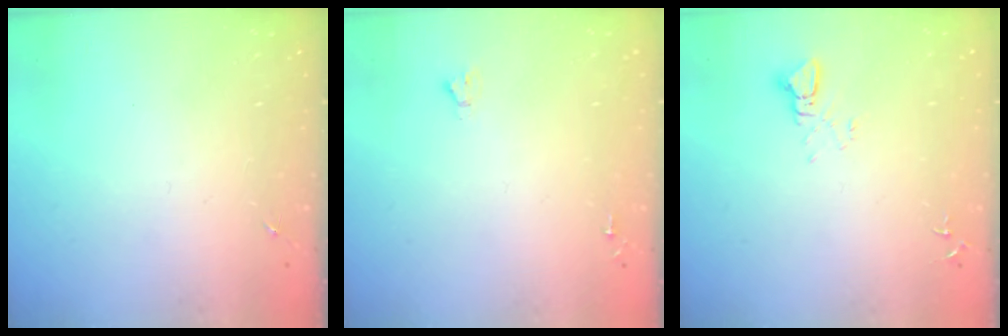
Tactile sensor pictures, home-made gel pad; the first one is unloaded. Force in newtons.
{"total": 1.6, "press": 1.6, "slide": 0.2}
{"total": 2.7, "press": 2.7, "slide": 0.1}